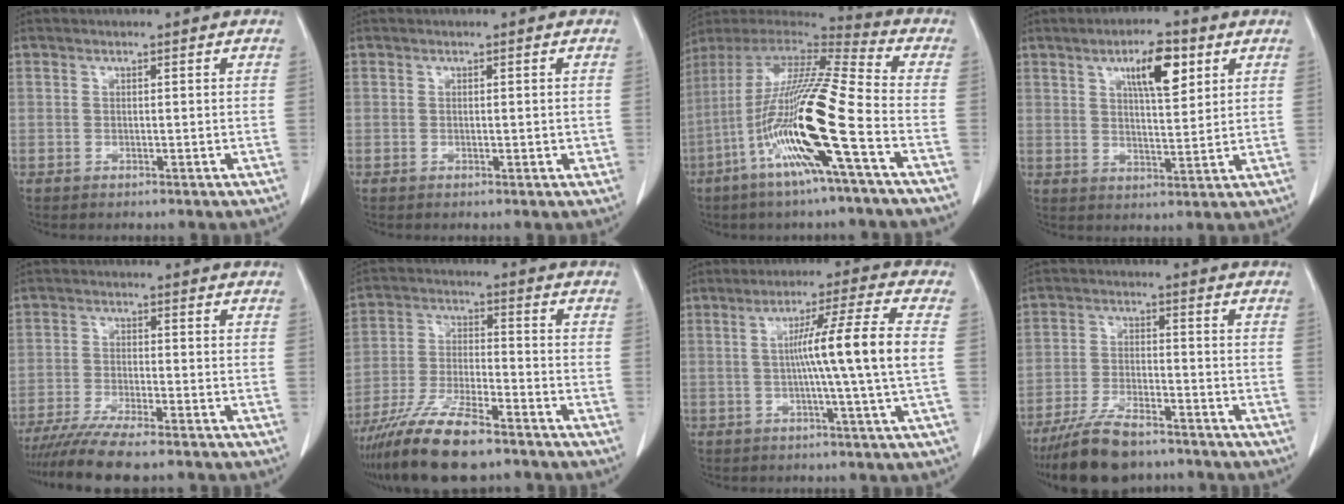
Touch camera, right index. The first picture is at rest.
{"total": 1.1, "force": [-0.2, 0.5, 0.9], "torque": [-0.013, 0.000, -0.001]}
{"total": 19.7, "force": [-6.8, -0.2, 18.5], "torque": [-0.375, -0.023, -0.141]}
{"total": 8.0, "force": [3.8, 2.2, 6.7], "torque": [-0.113, 0.006, 0.064]}
{"total": 9.4, "force": [-8.0, 0.3, 5.0], "torque": [-0.074, -0.022, -0.130]}
{"total": 13.3, "force": [-10.1, 2.4, 8.2], "torque": [-0.159, -0.023, -0.183]}
{"total": 10.9, "force": [0.1, -2.1, 10.7], "torque": [-0.174, 0.004, 0.002]}
{"total": 11.1, "force": [-9.0, 3.0, 5.7], "torque": [-0.106, -0.017, -0.155]}